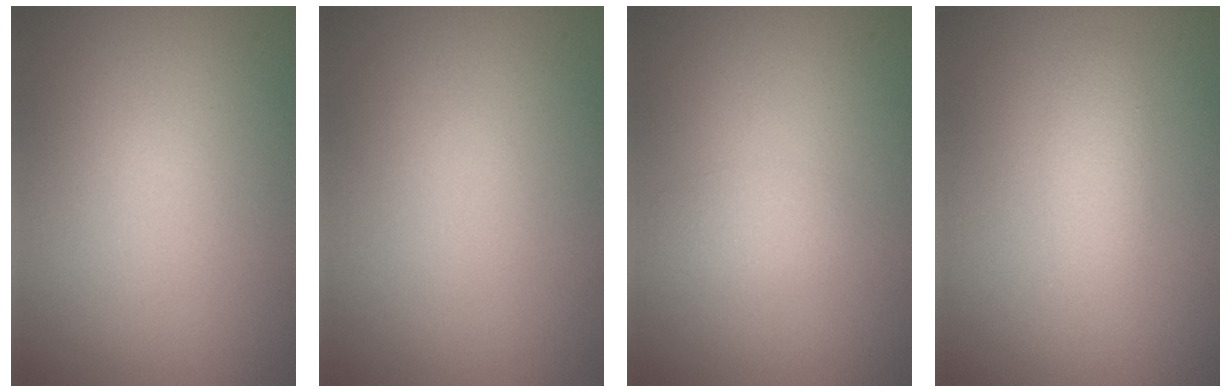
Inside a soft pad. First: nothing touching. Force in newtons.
{"total": 0.0}
{"total": 1.1, "press": 1.1, "slide": 0.0}
{"total": 1.6, "press": 1.6, "slide": 0.1}